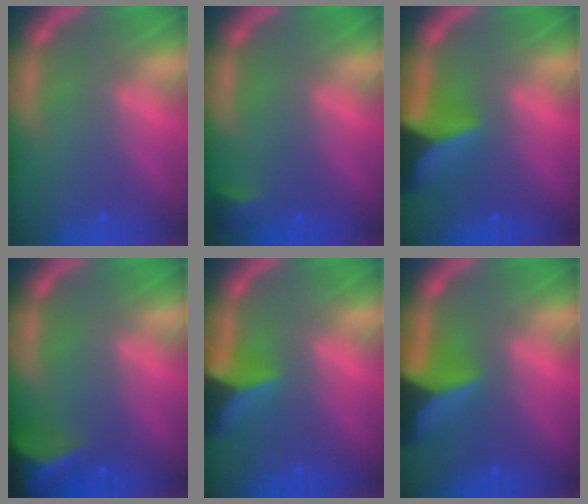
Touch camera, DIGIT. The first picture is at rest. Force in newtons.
{"total": 1.4}
{"total": 7.5}
{"total": 7.0}
{"total": 5.4}
{"total": 7.5}